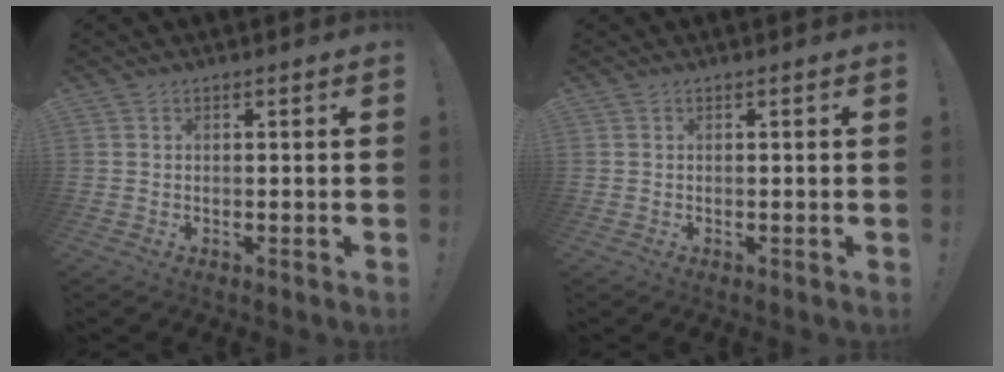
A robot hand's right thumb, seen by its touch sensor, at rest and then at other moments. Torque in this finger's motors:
{"motor_torque": [0.13, 0.00, -0.30, -0.03, 0.00]}